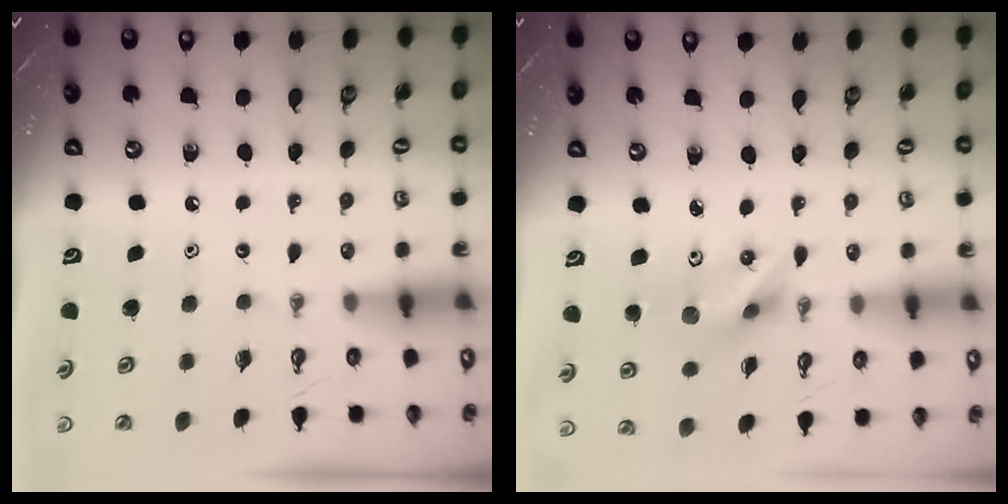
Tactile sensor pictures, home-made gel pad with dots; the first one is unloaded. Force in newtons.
{"total": 7.1, "press": 6.5, "slide": 2.9}